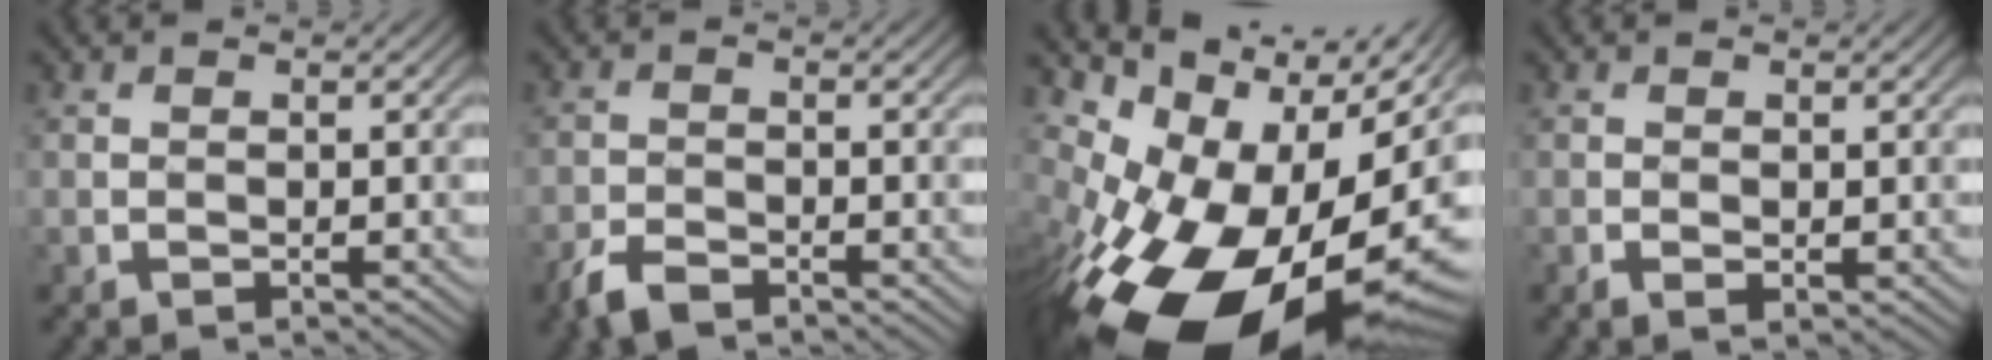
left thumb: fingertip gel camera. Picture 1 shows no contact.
{"total": 3.5, "force": [-2.7, 1.1, 1.9], "torque": [-0.044, -0.005, -0.061]}
{"total": 19.7, "force": [-6.2, 12.3, 14.1], "torque": [-0.232, -0.031, -0.081]}
{"total": 1.0, "force": [-0.1, 0.5, 0.9], "torque": [-0.018, -0.003, -0.002]}